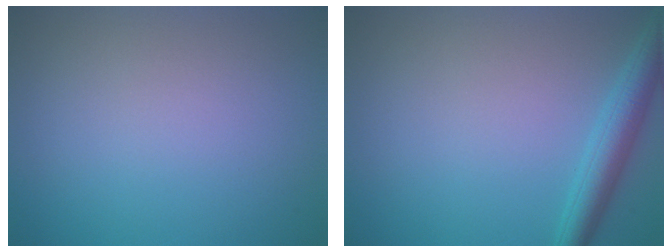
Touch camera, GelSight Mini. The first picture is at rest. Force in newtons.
{"total": 3.2, "press": 3.2, "slide": 0.2}